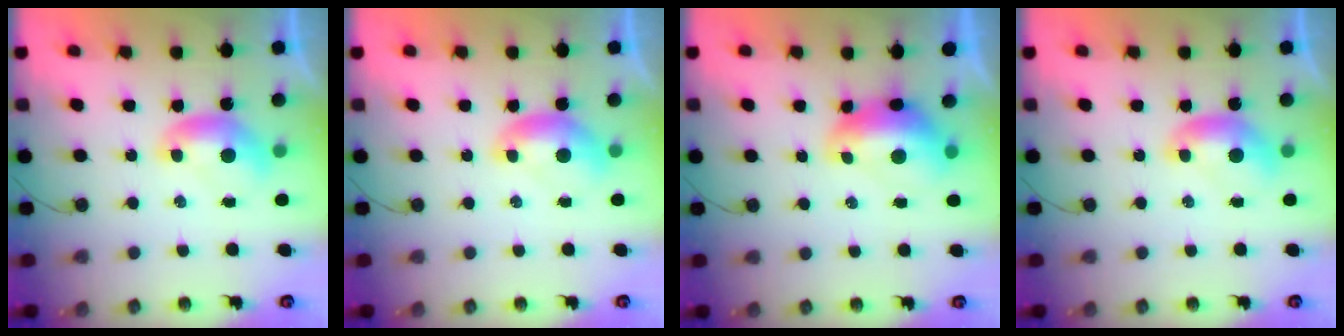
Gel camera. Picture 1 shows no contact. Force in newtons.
{"total": 0.0}
{"total": 2.8, "press": 2.7, "slide": 0.7}
{"total": 0.0}